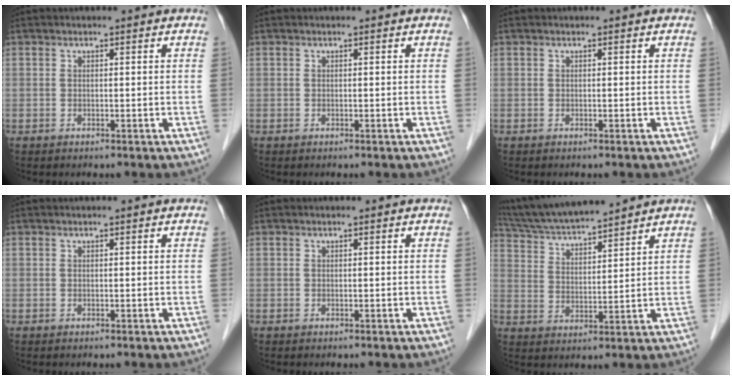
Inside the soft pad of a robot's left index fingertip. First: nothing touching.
{"total": 0.0}
{"total": 0.0}
{"total": 0.0}
{"total": 0.0}
{"total": 12.3, "force": [11.3, -0.1, 4.7], "torque": [-0.092, 0.018, 0.203]}